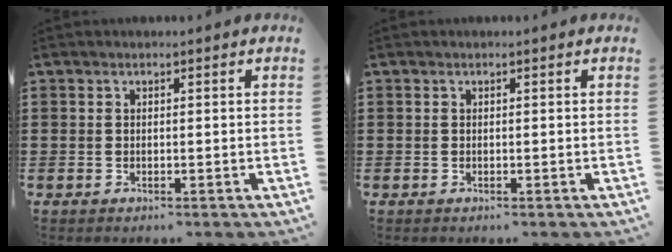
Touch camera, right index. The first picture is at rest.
{"total": 0.0}